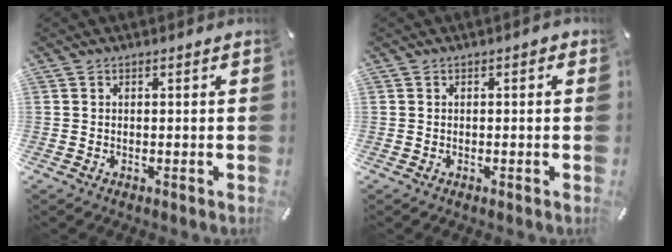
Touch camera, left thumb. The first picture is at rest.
{"total": 0.8, "force": [-0.2, 0.4, 0.6], "torque": [-0.010, 0.002, -0.004]}